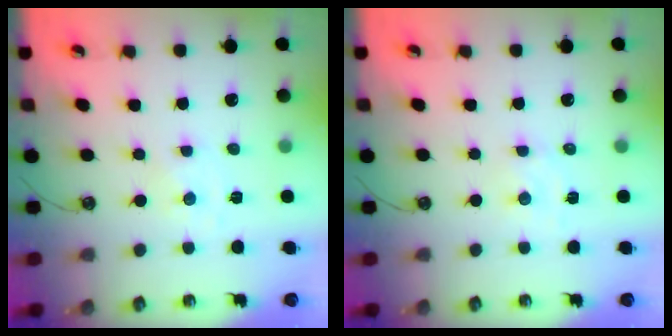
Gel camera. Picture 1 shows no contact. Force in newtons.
{"total": 2.1, "press": 2.1, "slide": 0.5}